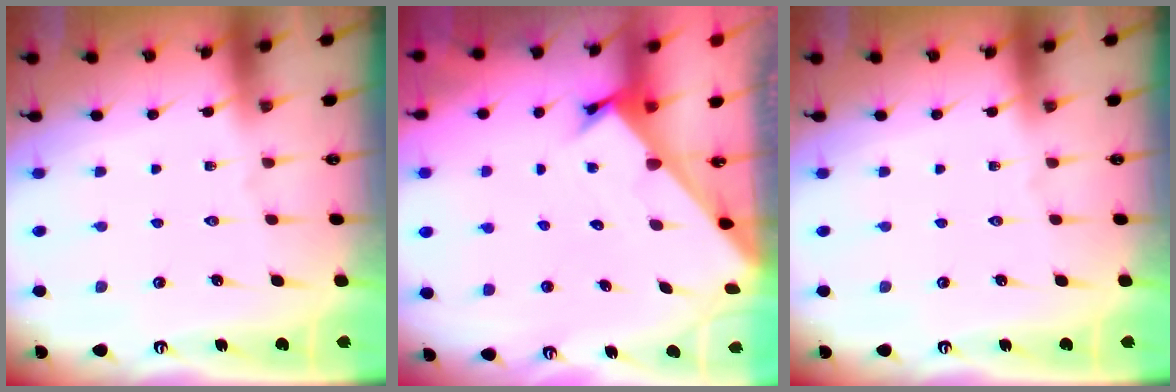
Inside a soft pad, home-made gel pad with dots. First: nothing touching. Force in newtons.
{"total": 2.5, "press": 2.4, "slide": 0.2}
{"total": 0.0}